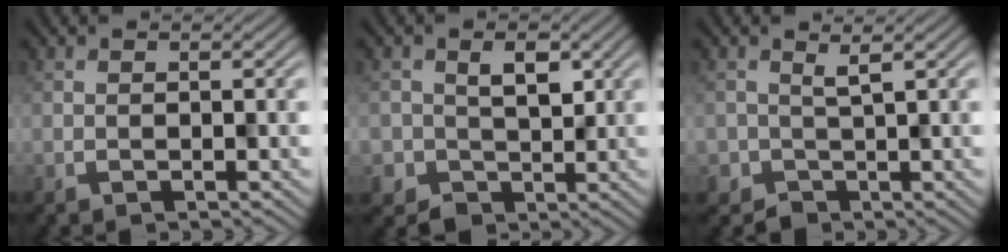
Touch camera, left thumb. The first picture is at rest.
{"total": 3.6, "force": [0.2, 3.3, 1.2], "torque": [-0.017, -0.005, 0.007]}
{"total": 1.4, "force": [-0.2, 1.3, 0.3], "torque": [-0.006, -0.006, -0.003]}